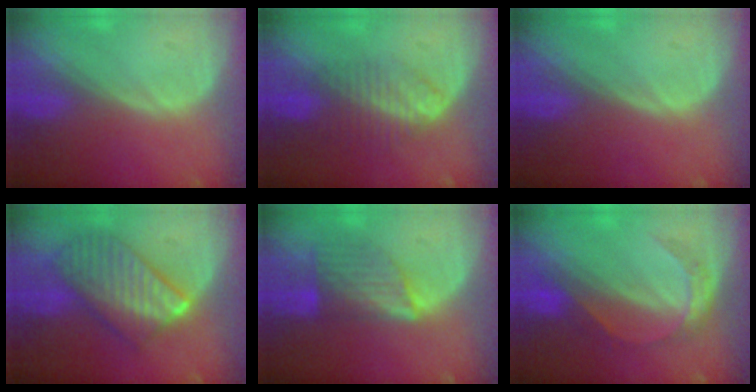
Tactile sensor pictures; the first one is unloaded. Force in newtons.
{"total": 6.6, "press": 5.6, "slide": 3.5}
{"total": 0.0}
{"total": 9.8, "press": 9.8, "slide": 0.9}
{"total": 7.0, "press": 6.4, "slide": 2.8}
{"total": 4.8, "press": 4.7, "slide": 1.0}